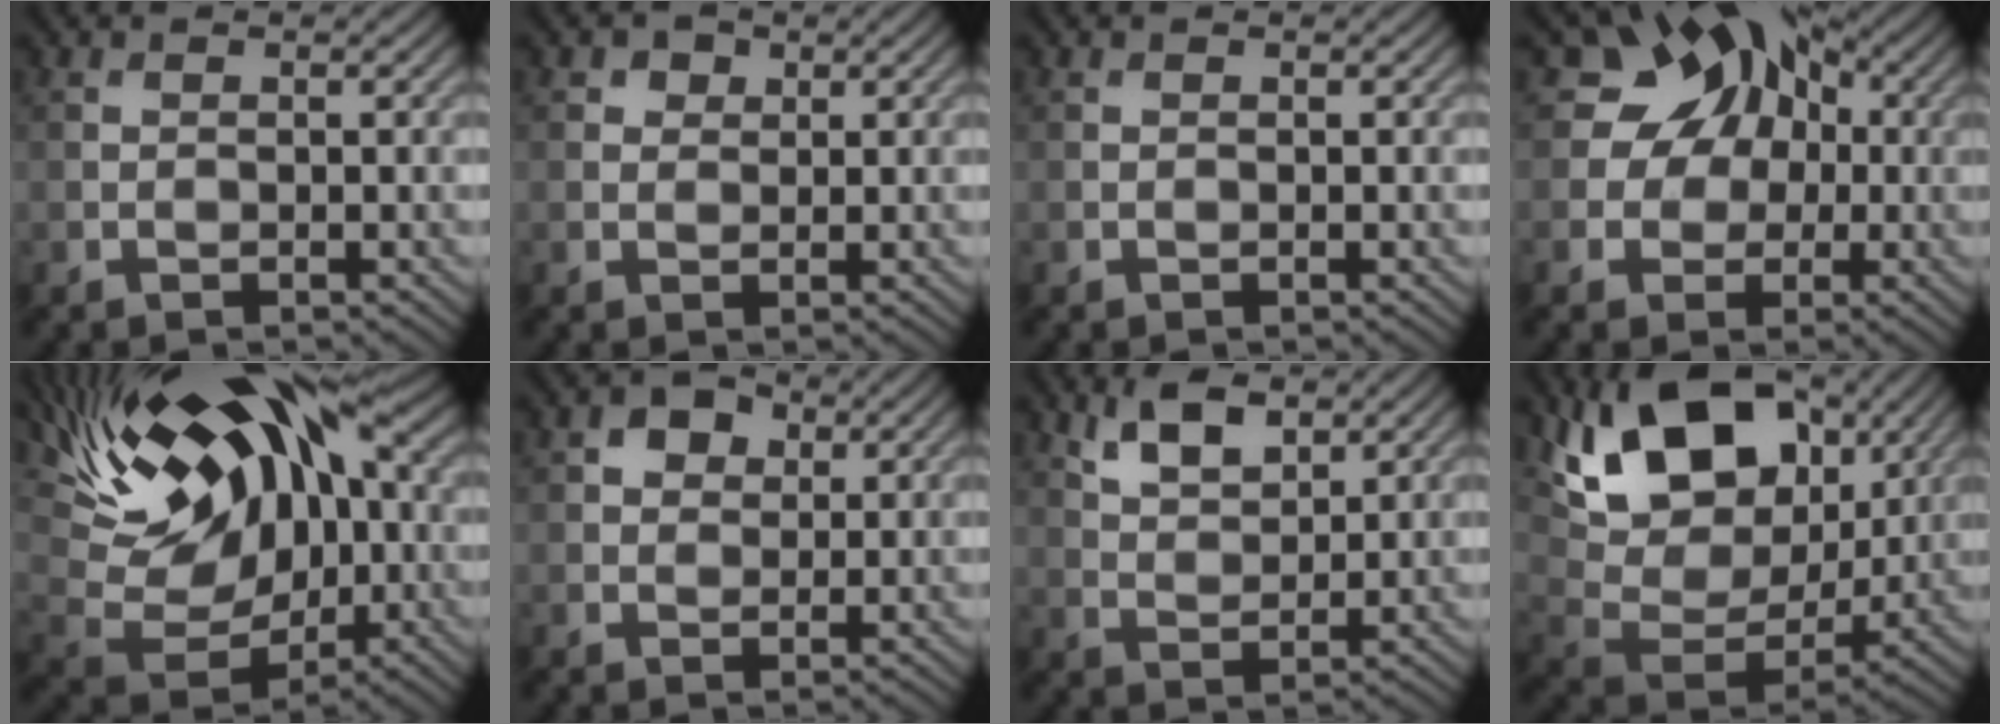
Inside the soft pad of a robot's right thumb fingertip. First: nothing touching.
{"total": 1.8, "force": [0.9, 1.4, 0.6], "torque": [-0.008, 0.001, 0.012]}
{"total": 0.0}
{"total": 10.5, "force": [2.1, 8.6, 5.6], "torque": [-0.087, 0.024, -0.003]}
{"total": 18.8, "force": [5.2, 11.0, 14.3], "torque": [-0.261, 0.042, 0.081]}
{"total": 3.5, "force": [1.4, 2.6, 1.9], "torque": [-0.034, 0.006, 0.018]}
{"total": 5.7, "force": [3.5, 2.6, 3.6], "torque": [-0.077, 0.001, 0.070]}
{"total": 16.5, "force": [8.1, 10.1, 10.1], "torque": [-0.215, 0.009, 0.146]}